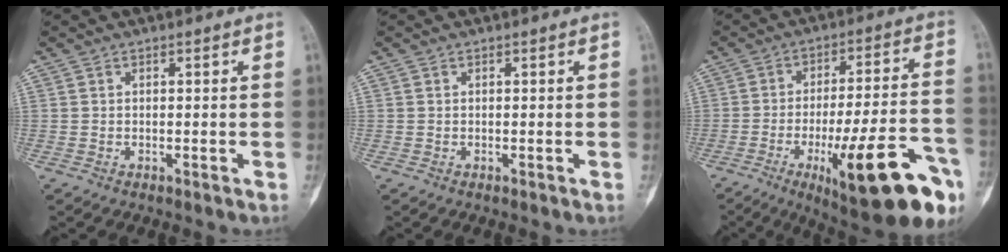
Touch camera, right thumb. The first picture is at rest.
{"total": 0.0}
{"total": 23.6, "force": [-10.4, 6.0, 20.3], "torque": [-0.248, 0.044, -0.139]}